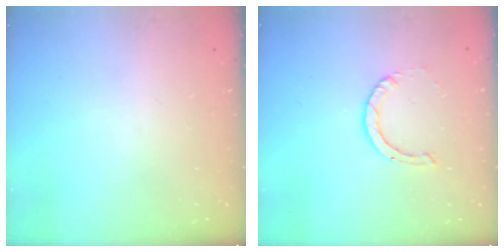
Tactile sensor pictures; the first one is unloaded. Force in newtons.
{"total": 2.0, "press": 2.0, "slide": 0.2}